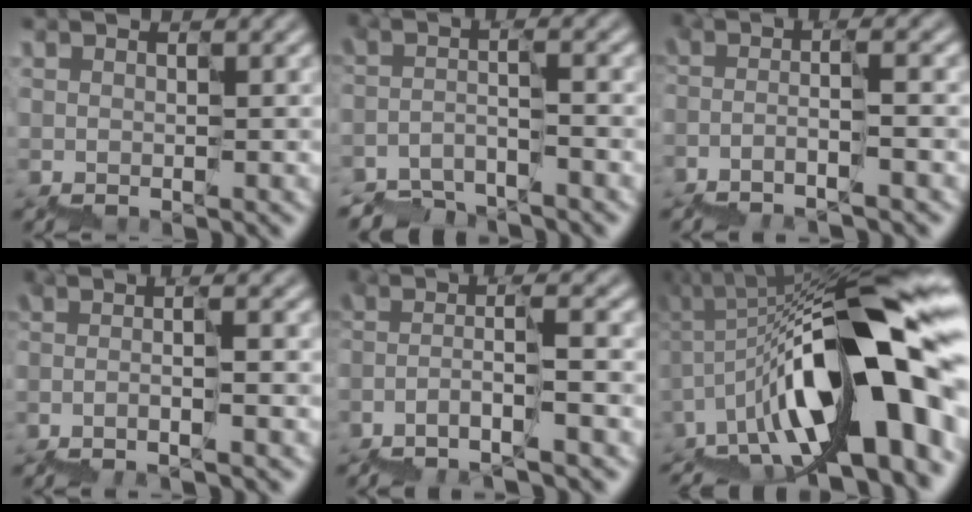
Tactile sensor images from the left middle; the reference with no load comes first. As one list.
[{"total": 3.0, "force": [-3.0, 0.3, 0.5], "torque": [-0.013, 0.008, -0.056]}, {"total": 3.8, "force": [-1.8, 0.6, 3.3], "torque": [-0.046, 0.015, -0.039]}, {"total": 2.6, "force": [-1.2, 0.4, 2.3], "torque": [-0.030, 0.008, -0.030]}, {"total": 4.7, "force": [-2.2, 0.9, 4.0], "torque": [-0.067, 0.019, -0.044]}, {"total": 17.6, "force": [-3.5, 6.1, 16.1], "torque": [-0.249, 0.041, -0.064]}]